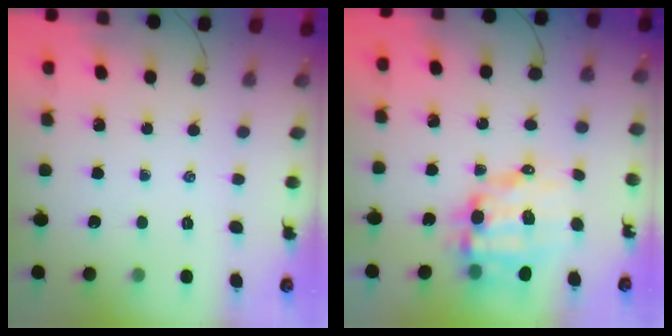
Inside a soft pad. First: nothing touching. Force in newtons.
{"total": 11.1, "press": 10.8, "slide": 2.6}